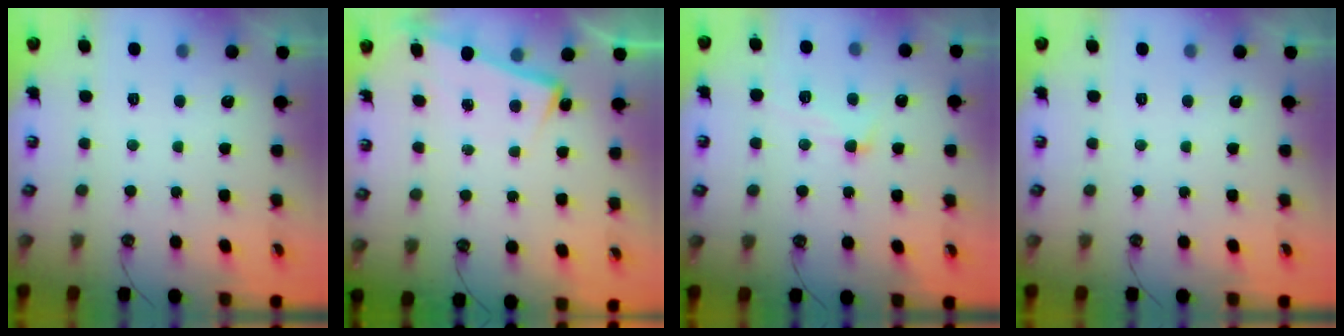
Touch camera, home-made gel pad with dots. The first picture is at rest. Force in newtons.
{"total": 5.9, "press": 5.8, "slide": 0.6}
{"total": 2.2, "press": 2.0, "slide": 1.0}
{"total": 0.0}